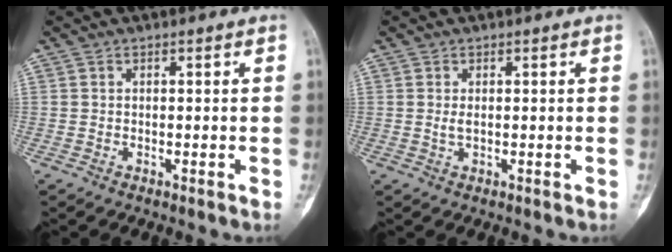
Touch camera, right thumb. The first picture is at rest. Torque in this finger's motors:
{"motor_torque": [0.67, -0.02, 0.16, -0.14, 0.09]}